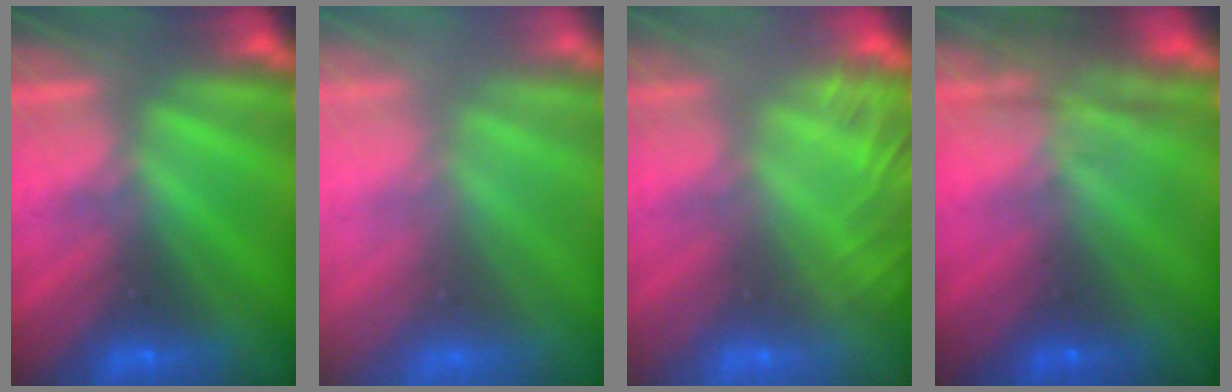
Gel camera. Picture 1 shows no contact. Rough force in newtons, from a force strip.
{"total": 8.1}
{"total": 7.1}
{"total": 7.8}